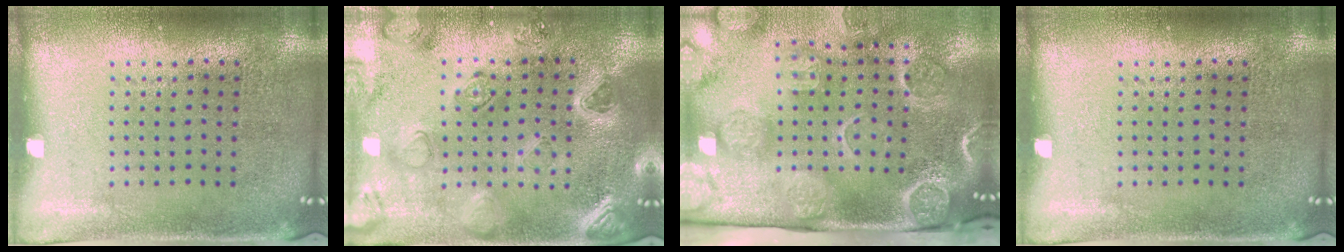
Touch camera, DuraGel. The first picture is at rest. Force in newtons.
{"total": 2.3, "press": 2.3, "slide": 0.1}
{"total": 4.5, "press": 3.5, "slide": 2.8}
{"total": 0.0}